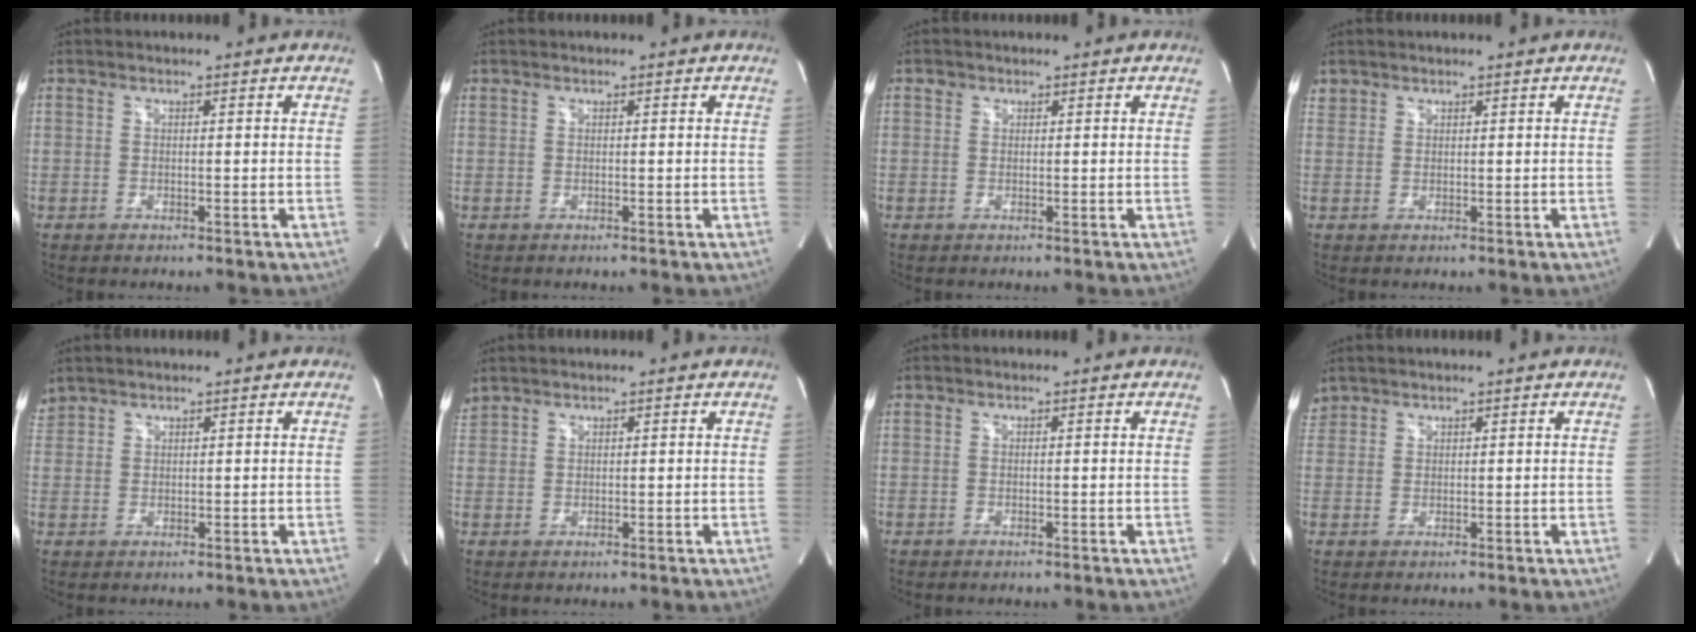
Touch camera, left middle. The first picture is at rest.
{"total": 0.0}
{"total": 0.8, "force": [0.4, 0.6, 0.1], "torque": [0.004, 0.003, 0.005]}
{"total": 1.3, "force": [1.1, 0.8, -0.1], "torque": [0.006, 0.010, 0.021]}
{"total": 2.4, "force": [2.3, 0.7, 0.1], "torque": [-0.009, 0.019, 0.049]}
{"total": 2.1, "force": [2.0, 0.4, 0.3], "torque": [-0.018, 0.022, 0.045]}
{"total": 0.0}
{"total": 2.3, "force": [2.1, 1.1, 0.0], "torque": [-0.003, 0.015, 0.044]}